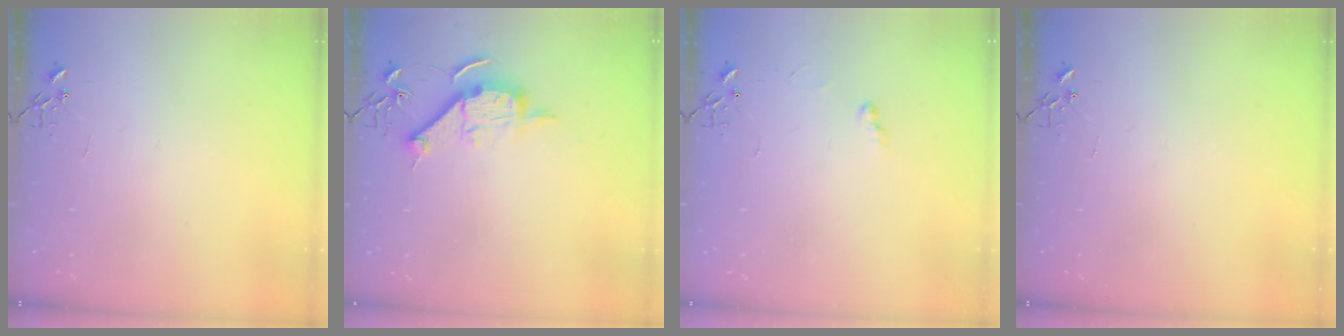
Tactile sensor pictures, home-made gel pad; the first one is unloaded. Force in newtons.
{"total": 10.6, "press": 10.6, "slide": 0.3}
{"total": 4.6, "press": 4.5, "slide": 0.6}
{"total": 0.0}